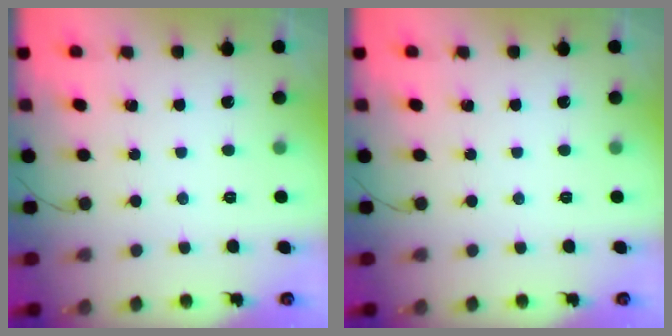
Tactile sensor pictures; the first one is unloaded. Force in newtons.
{"total": 0.0}